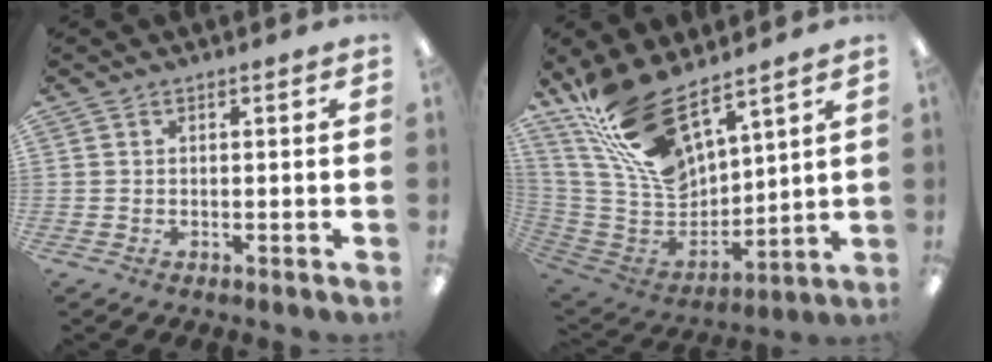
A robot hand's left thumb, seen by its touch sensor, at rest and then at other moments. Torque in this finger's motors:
{"motor_torque": [2.27, 2.15, 1.38, -1.38, 0.19]}